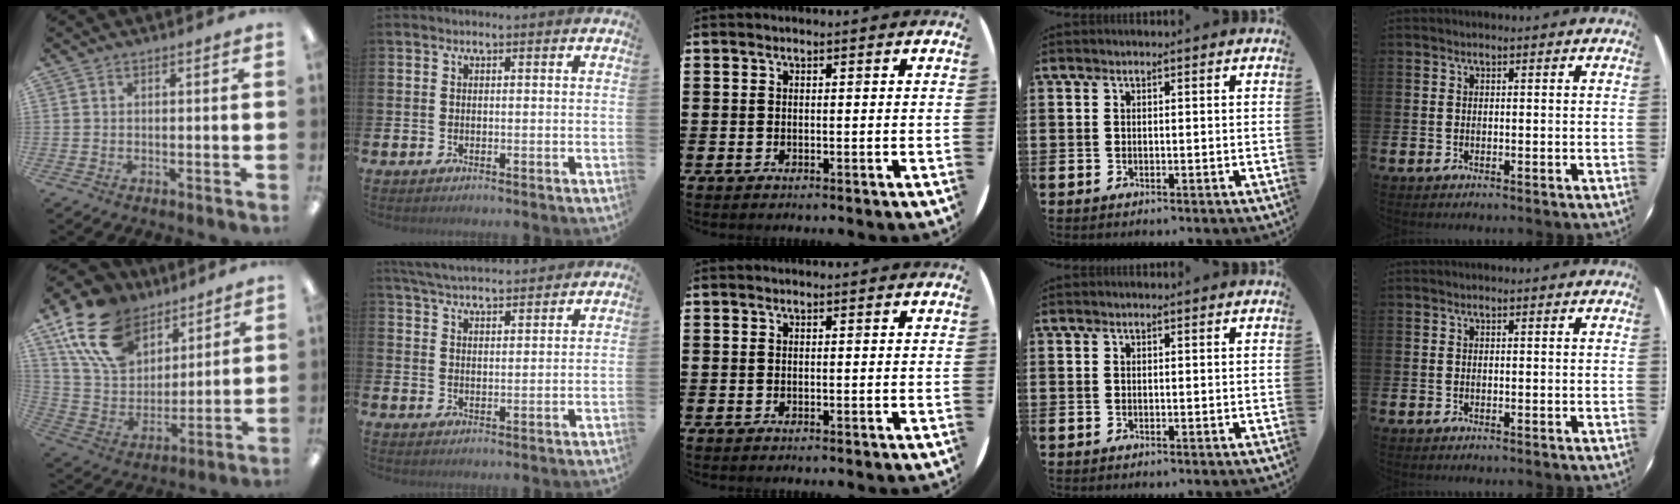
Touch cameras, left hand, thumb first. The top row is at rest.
{"thumb": {"total": 19.3, "force": [12.2, 11.9, 9.1], "torque": [-0.189, -0.046, 0.232]}, "index": {"total": 5.0, "force": [4.9, 0.5, 0.7], "torque": [-0.034, -0.022, 0.089]}}